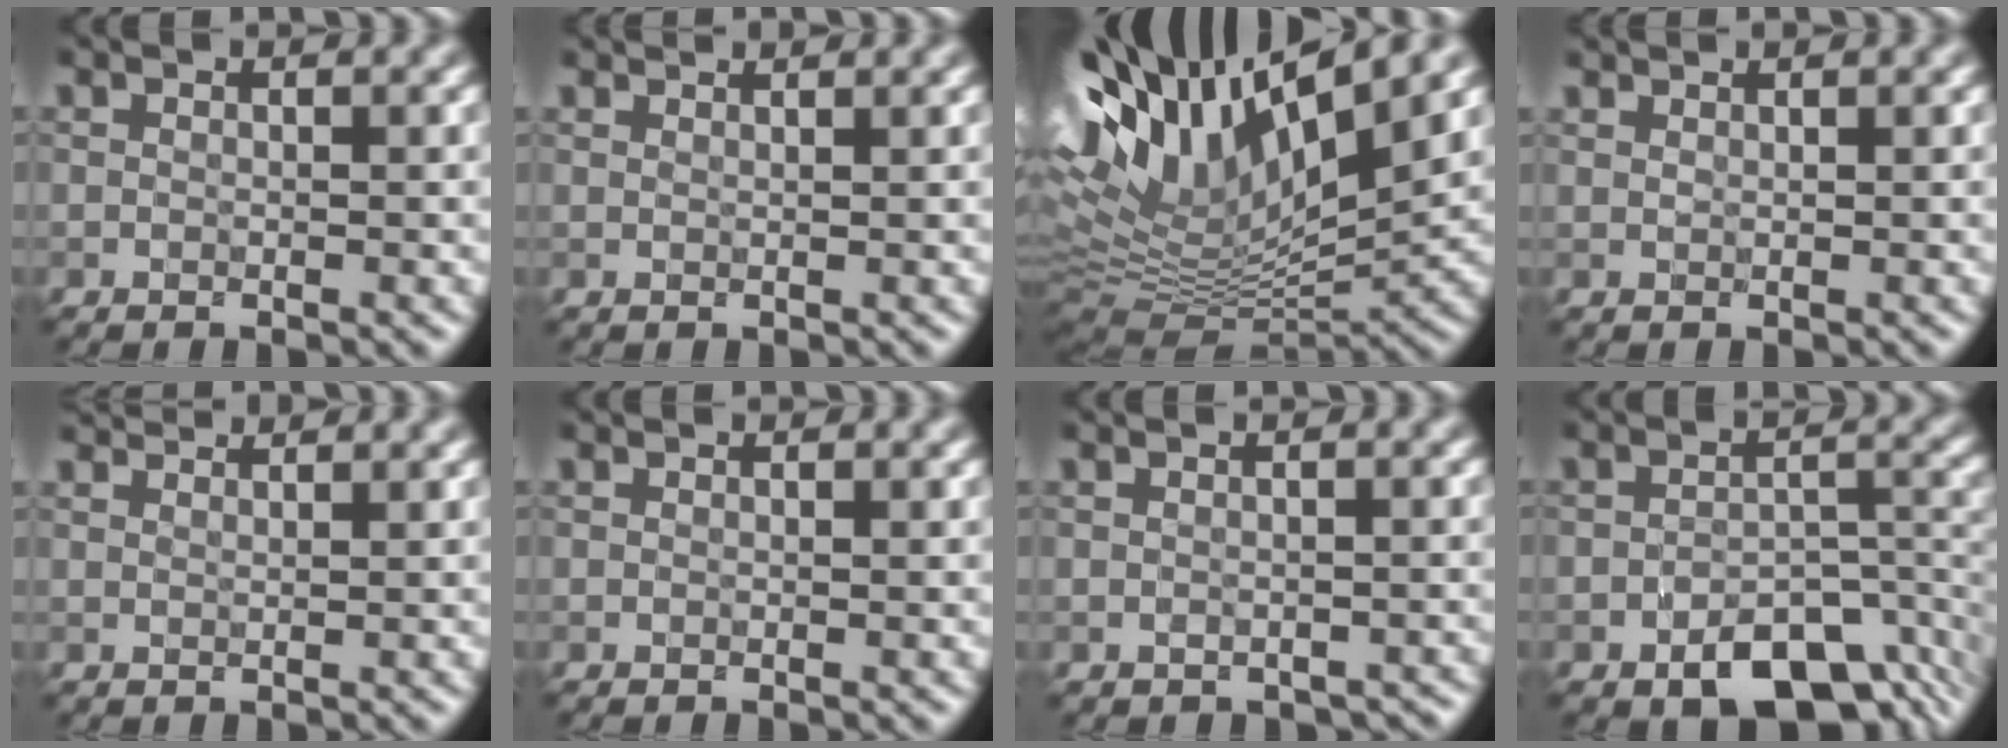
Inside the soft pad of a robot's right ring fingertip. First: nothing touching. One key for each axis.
{"total": 2.0, "fx": 1.9, "fy": 0.4, "fz": 0.5, "tx": -0.007, "ty": -0.004, "tz": 0.019}
{"total": 14.8, "fx": 6.0, "fy": 6.0, "fz": 12.2, "tx": -0.239, "ty": 0.017, "tz": 0.109}
{"total": 0.9, "fx": 0.9, "fy": 0.0, "fz": 0.1, "tx": -0.003, "ty": -0.003, "tz": 0.014}
{"total": 3.9, "fx": 3.5, "fy": 1.0, "fz": 1.4, "tx": -0.023, "ty": 0.009, "tz": 0.046}
{"total": 0.0}
{"total": 1.6, "fx": -1.1, "fy": 1.0, "fz": 0.5, "tx": -0.002, "ty": -0.010, "tz": -0.012}
{"total": 7.4, "fx": -4.5, "fy": 3.8, "fz": 4.6, "tx": -0.054, "ty": -0.009, "tz": -0.066}